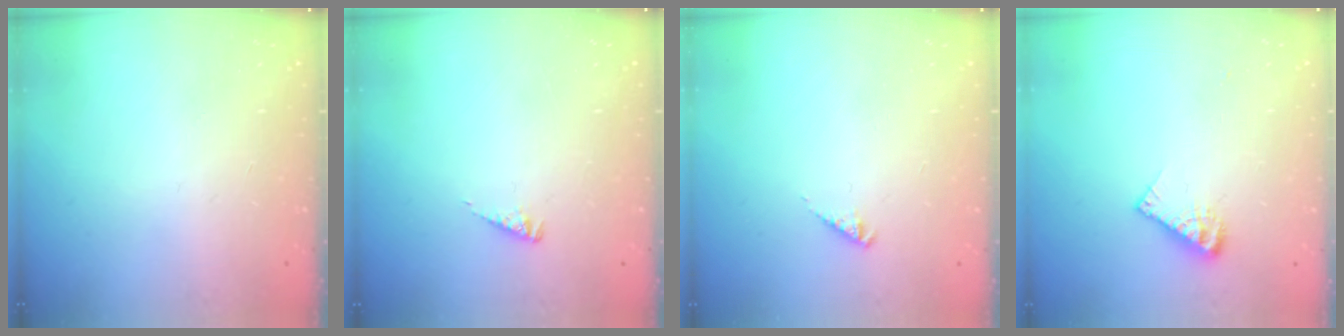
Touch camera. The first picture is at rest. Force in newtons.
{"total": 2.0, "press": 2.0, "slide": 0.2}
{"total": 2.3, "press": 2.3, "slide": 0.4}
{"total": 6.9, "press": 6.8, "slide": 0.4}